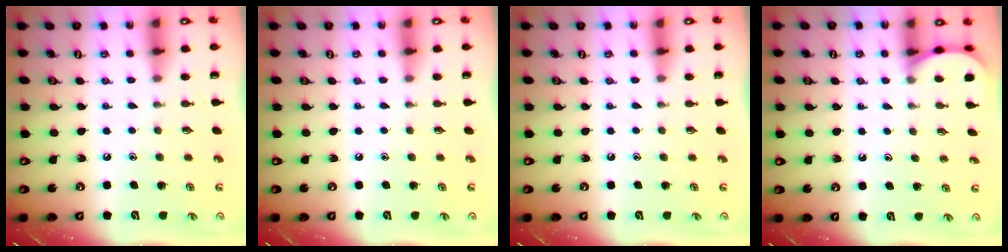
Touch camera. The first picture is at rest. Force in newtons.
{"total": 0.0}
{"total": 0.0}
{"total": 1.4, "press": 1.4, "slide": 0.1}